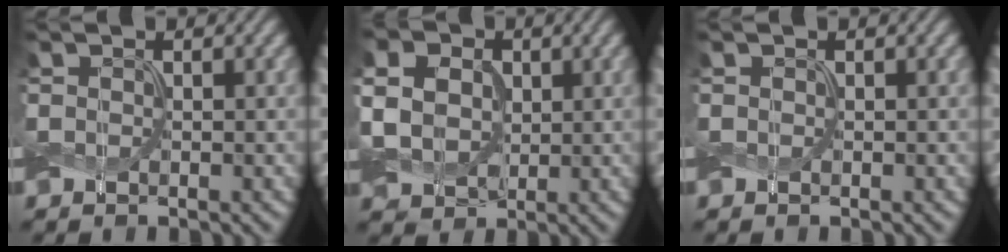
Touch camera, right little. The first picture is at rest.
{"total": 9.2, "force": [1.9, 7.4, 5.1], "torque": [-0.111, 0.033, 0.019]}
{"total": 0.0}